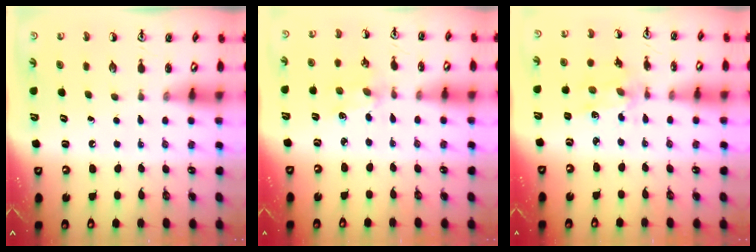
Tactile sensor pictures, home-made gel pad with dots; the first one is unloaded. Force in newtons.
{"total": 2.8, "press": 2.7, "slide": 0.4}
{"total": 3.5, "press": 3.4, "slide": 1.0}